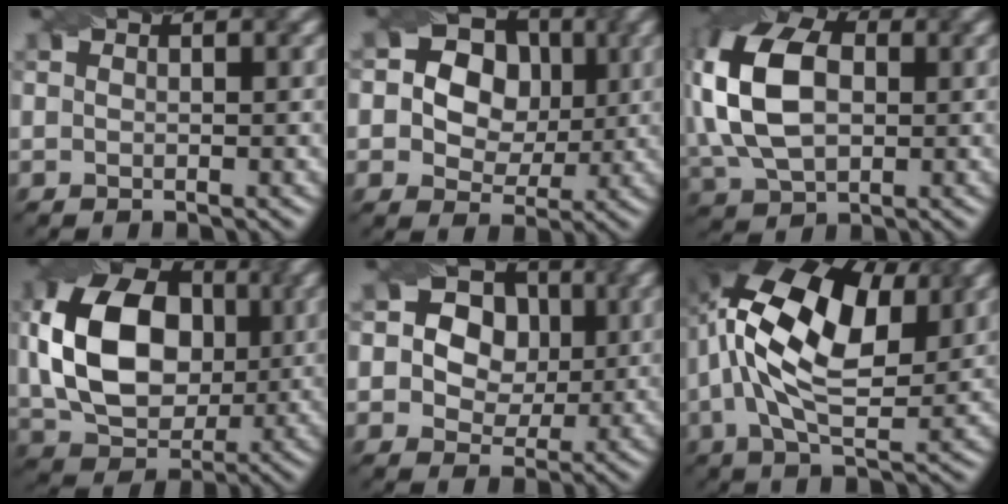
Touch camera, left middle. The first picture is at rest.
{"total": 10.6, "force": [2.8, 9.1, 4.6], "torque": [-0.085, 0.038, 0.038]}
{"total": 12.9, "force": [1.3, 8.6, 9.5], "torque": [-0.216, 0.008, 0.022]}
{"total": 12.0, "force": [1.2, 8.7, 8.3], "torque": [-0.166, 0.008, 0.024]}
{"total": 8.4, "force": [2.3, 7.1, 3.9], "torque": [-0.061, 0.034, 0.024]}
{"total": 14.1, "force": [4.1, 7.0, 11.5], "torque": [-0.219, 0.020, 0.069]}